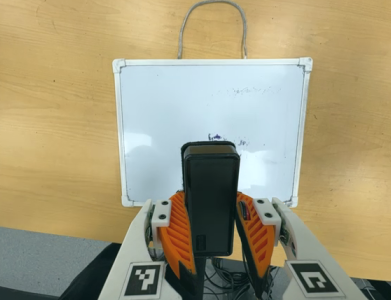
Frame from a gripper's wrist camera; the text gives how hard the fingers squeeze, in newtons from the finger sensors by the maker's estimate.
{"total": 8.4, "left": 7.2, "right": 9.7}